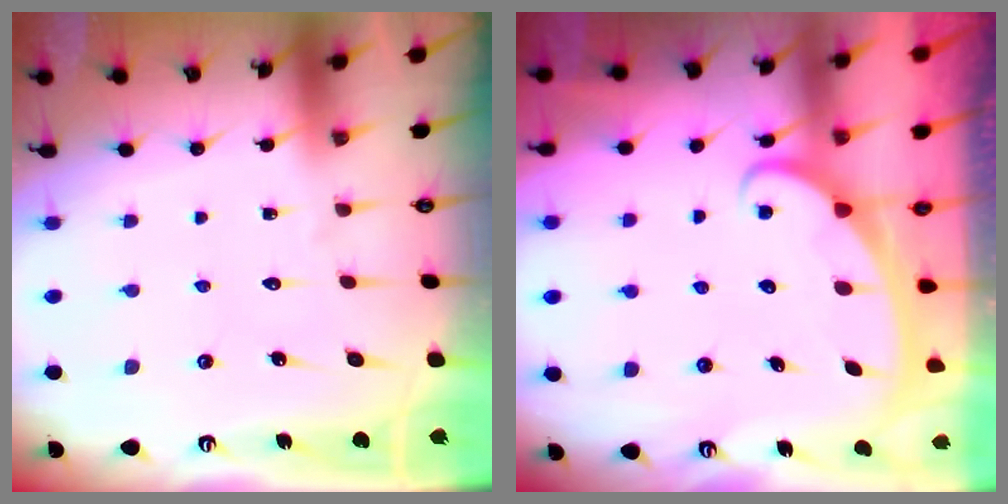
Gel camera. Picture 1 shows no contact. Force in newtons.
{"total": 2.3, "press": 2.3, "slide": 0.4}